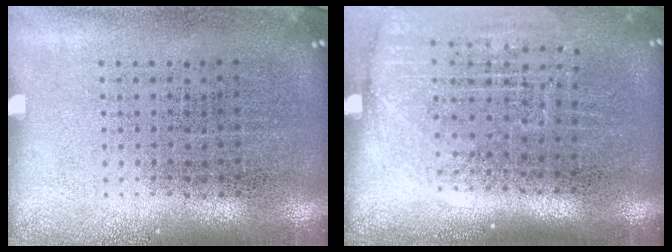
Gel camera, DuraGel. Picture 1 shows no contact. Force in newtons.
{"total": 1.8, "press": 1.6, "slide": 0.9}